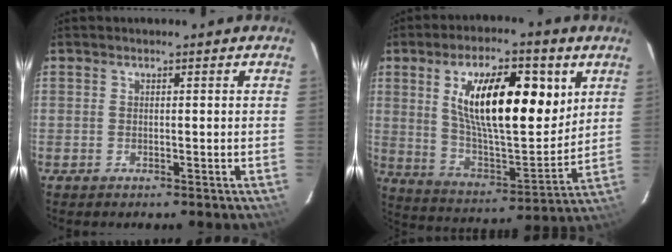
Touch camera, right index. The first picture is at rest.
{"total": 21.1, "force": [7.3, 8.0, 18.1], "torque": [-0.300, 0.003, 0.128]}